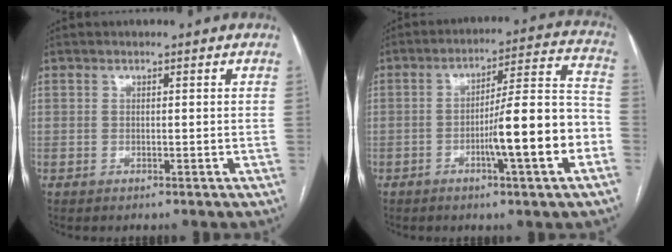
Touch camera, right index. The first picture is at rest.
{"total": 13.2, "force": [-4.5, 0.4, 12.4], "torque": [-0.184, 0.017, -0.066]}